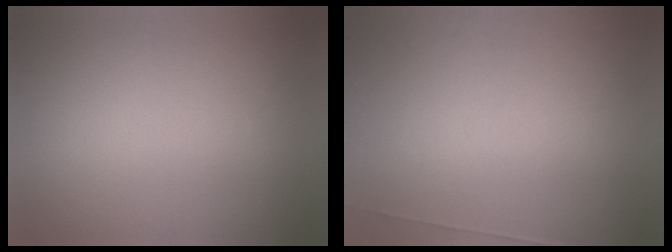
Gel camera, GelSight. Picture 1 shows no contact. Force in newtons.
{"total": 7.8}